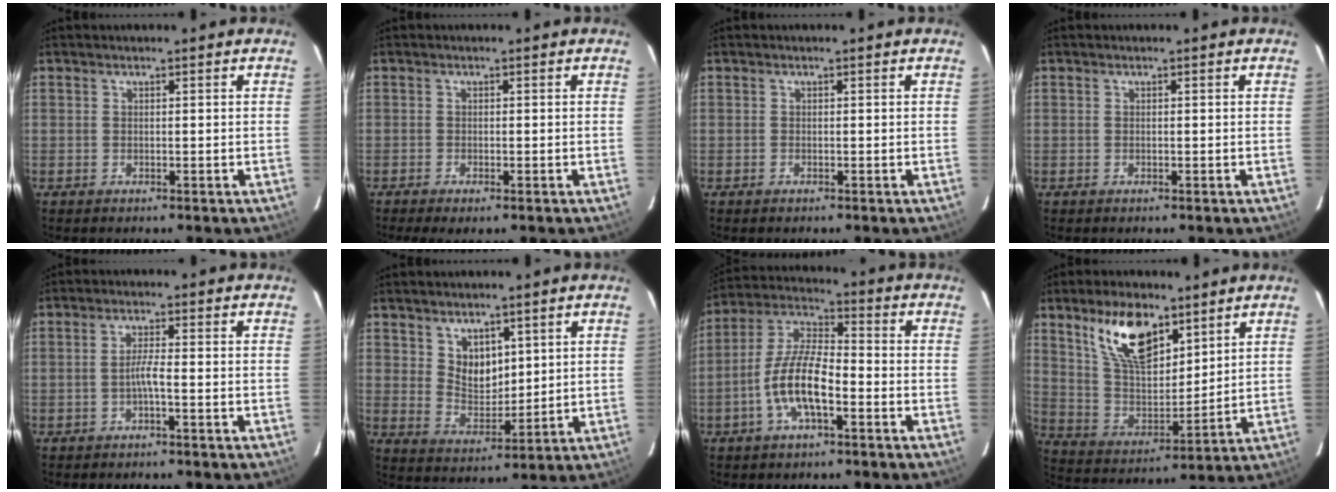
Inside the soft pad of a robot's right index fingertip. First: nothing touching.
{"total": 2.5, "force": [-1.7, 0.7, 1.8], "torque": [-0.037, -0.012, -0.026]}
{"total": 0.0}
{"total": 0.0}
{"total": 2.4, "force": [-1.1, 0.0, 2.1], "torque": [-0.041, 0.001, -0.022]}
{"total": 6.6, "force": [3.5, 4.4, 3.5], "torque": [-0.052, -0.002, 0.073]}
{"total": 11.5, "force": [-4.3, 3.8, 10.0], "torque": [-0.211, 0.003, -0.083]}
{"total": 15.0, "force": [8.9, 7.1, 9.8], "torque": [-0.179, 0.002, 0.178]}